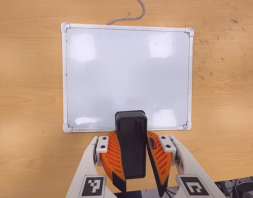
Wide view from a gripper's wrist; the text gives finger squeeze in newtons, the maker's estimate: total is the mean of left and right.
{"total": 10.9, "left": 9.9, "right": 11.8}